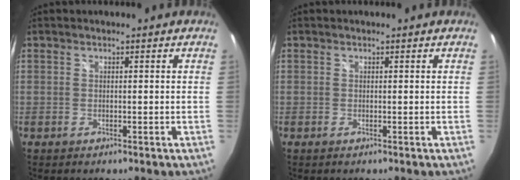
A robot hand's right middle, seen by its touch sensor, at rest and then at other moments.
{"total": 0.0}